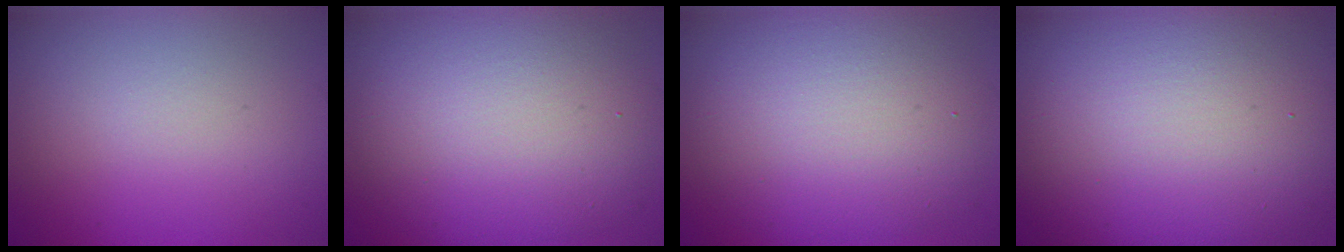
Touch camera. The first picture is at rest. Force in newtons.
{"total": 11.0, "press": 11.0, "slide": 0.8}
{"total": 9.6, "press": 9.6, "slide": 0.6}
{"total": 18.0, "press": 17.9, "slide": 1.3}